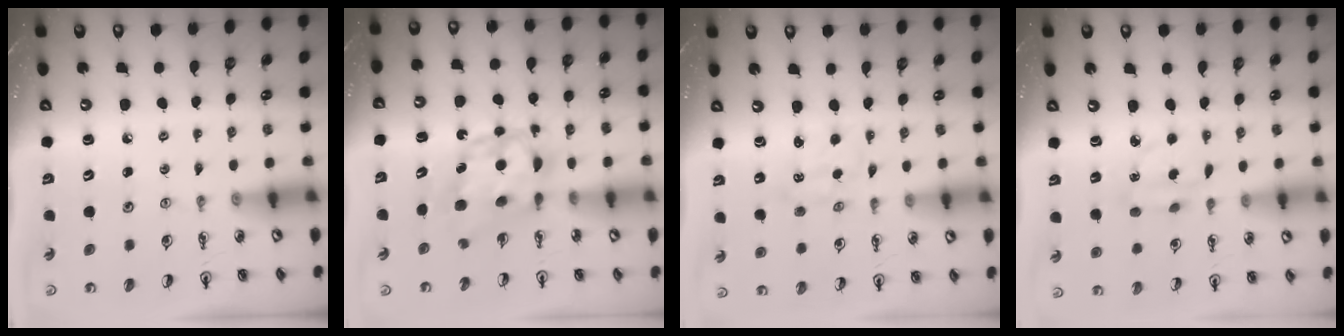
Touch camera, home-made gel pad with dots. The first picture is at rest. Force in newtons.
{"total": 7.1, "press": 7.1, "slide": 0.4}
{"total": 1.2, "press": 1.2, "slide": 0.2}
{"total": 3.9, "press": 3.9, "slide": 0.4}